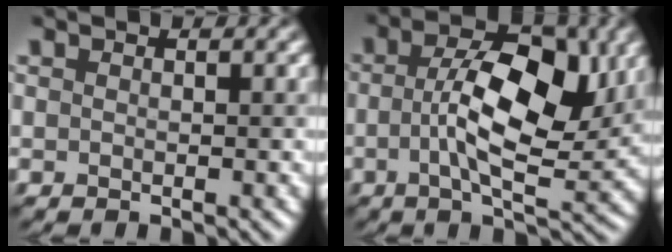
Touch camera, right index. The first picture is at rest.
{"total": 8.9, "force": [0.7, 3.9, 8.0], "torque": [-0.129, 0.006, 0.007]}